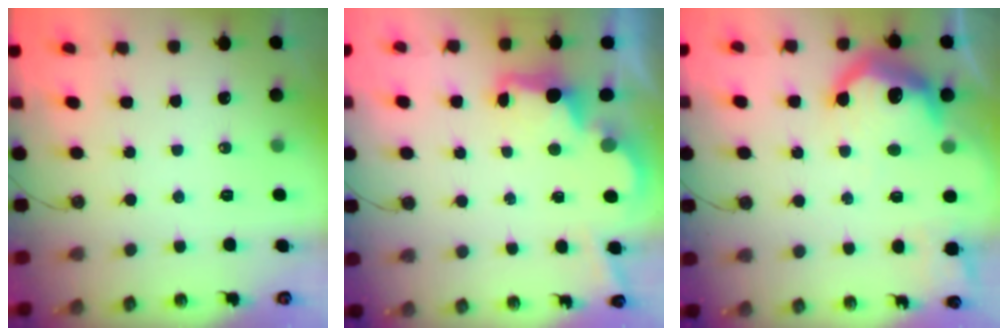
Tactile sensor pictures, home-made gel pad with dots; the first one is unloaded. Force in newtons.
{"total": 2.7, "press": 2.6, "slide": 0.8}
{"total": 16.3, "press": 16.3, "slide": 1.0}